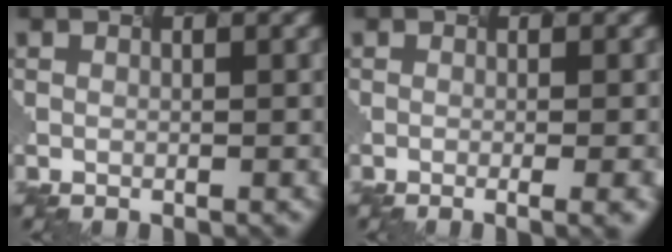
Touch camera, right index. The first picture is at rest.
{"total": 3.4, "force": [-1.1, 1.0, 3.1], "torque": [-0.030, 0.003, 0.005]}